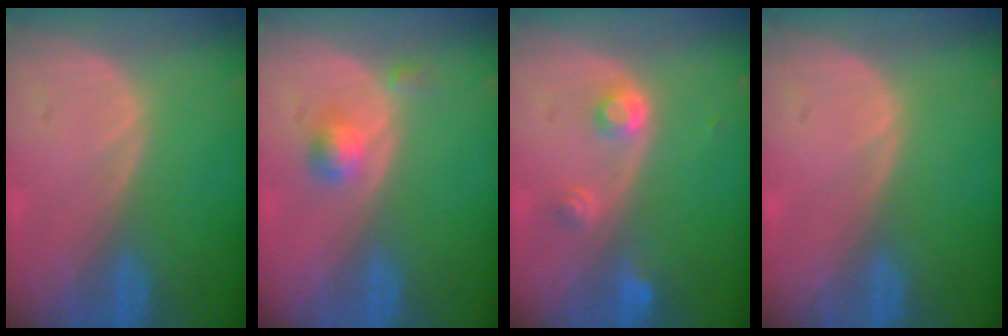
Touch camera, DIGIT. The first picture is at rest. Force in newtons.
{"total": 2.6, "press": 2.4, "slide": 1.1}
{"total": 2.9, "press": 2.9, "slide": 0.5}
{"total": 0.0}